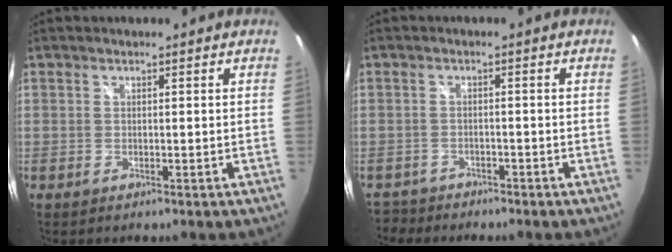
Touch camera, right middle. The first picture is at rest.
{"total": 5.1, "force": [-4.4, 2.5, 0.5], "torque": [-0.030, -0.007, -0.078]}